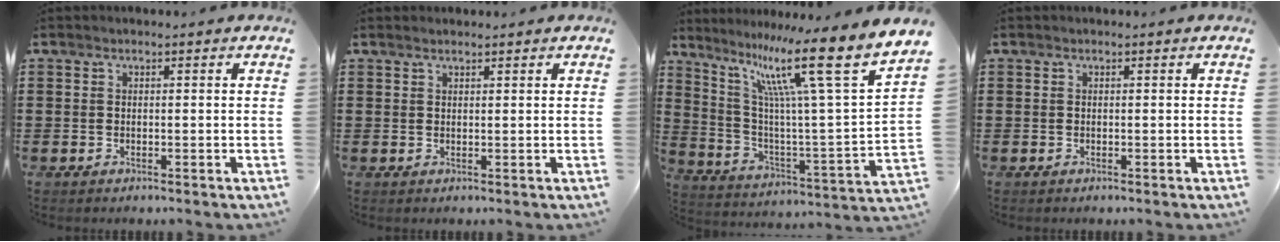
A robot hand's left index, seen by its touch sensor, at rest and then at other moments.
{"total": 0.7, "force": [0.6, 0.1, 0.2], "torque": [-0.005, 0.000, 0.012]}
{"total": 15.4, "force": [9.7, 0.8, 11.9], "torque": [-0.236, -0.069, 0.140]}
{"total": 0.0}